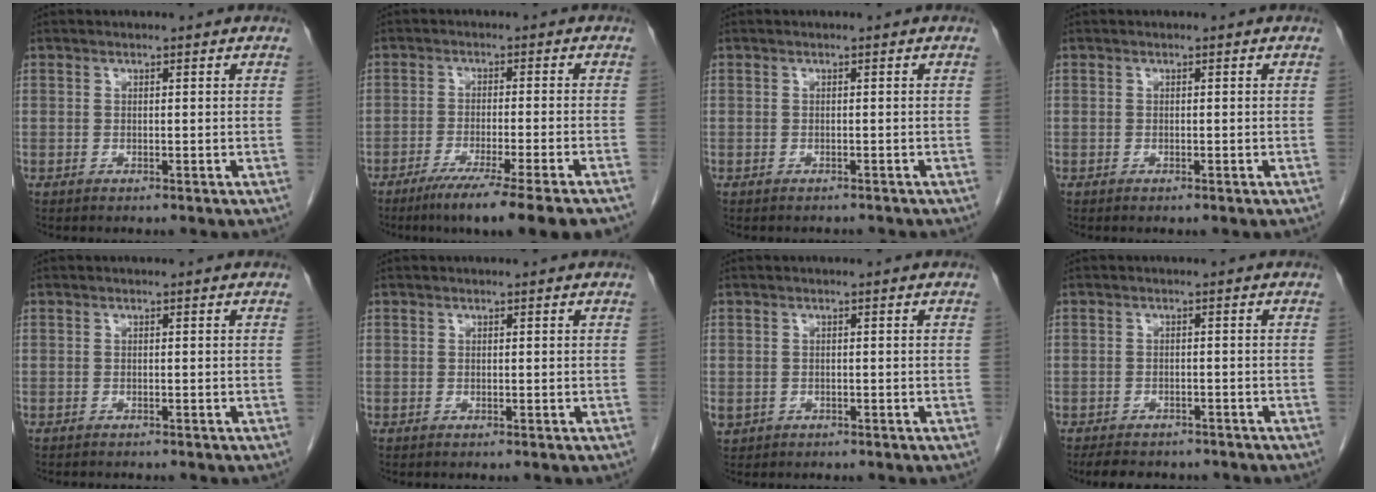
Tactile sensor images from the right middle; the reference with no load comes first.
{"total": 11.7, "force": [-8.6, -0.8, 7.8], "torque": [-0.105, -0.032, -0.129]}
{"total": 1.9, "force": [-1.7, 0.6, 0.3], "torque": [-0.008, -0.002, -0.022]}
{"total": 0.0}
{"total": 1.4, "force": [-1.3, 0.3, 0.4], "torque": [-0.010, -0.003, -0.017]}
{"total": 0.0}
{"total": 2.2, "force": [-1.0, 1.9, 0.4], "torque": [-0.006, 0.002, -0.010]}
{"total": 7.6, "force": [-6.5, 3.1, 2.6], "torque": [-0.041, 0.001, -0.083]}